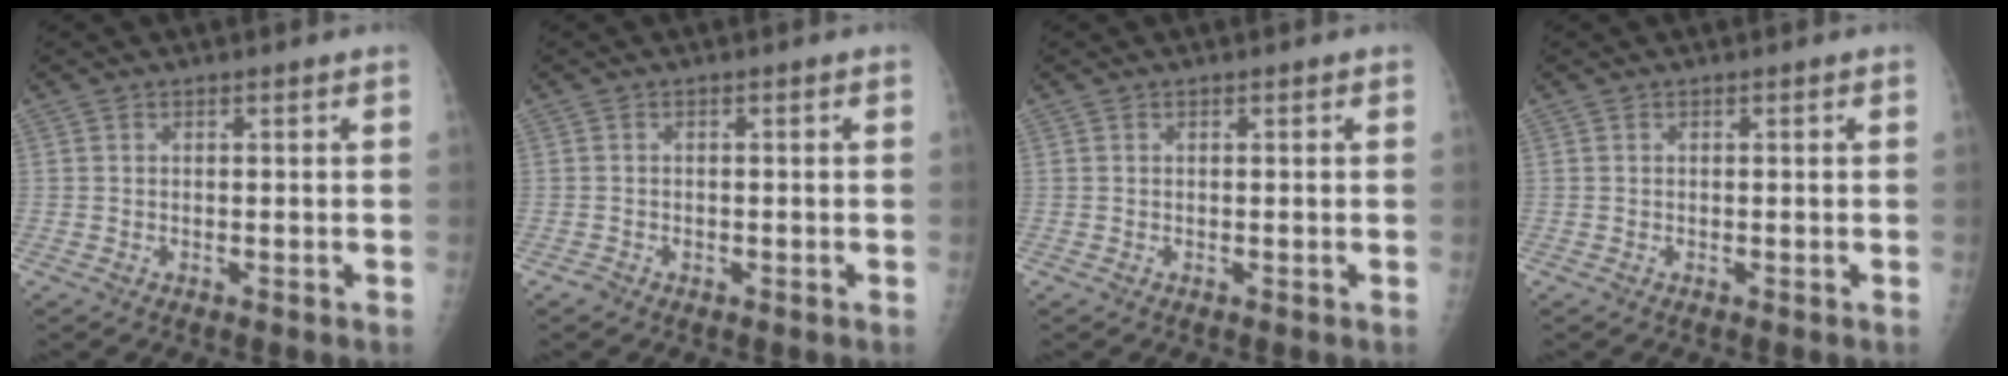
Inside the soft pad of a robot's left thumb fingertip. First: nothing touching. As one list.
[{"total": 0.9, "force": [-0.6, 0.7, 0.0], "torque": [0.006, 0.004, -0.014]}, {"total": 0.0}, {"total": 0.0}]